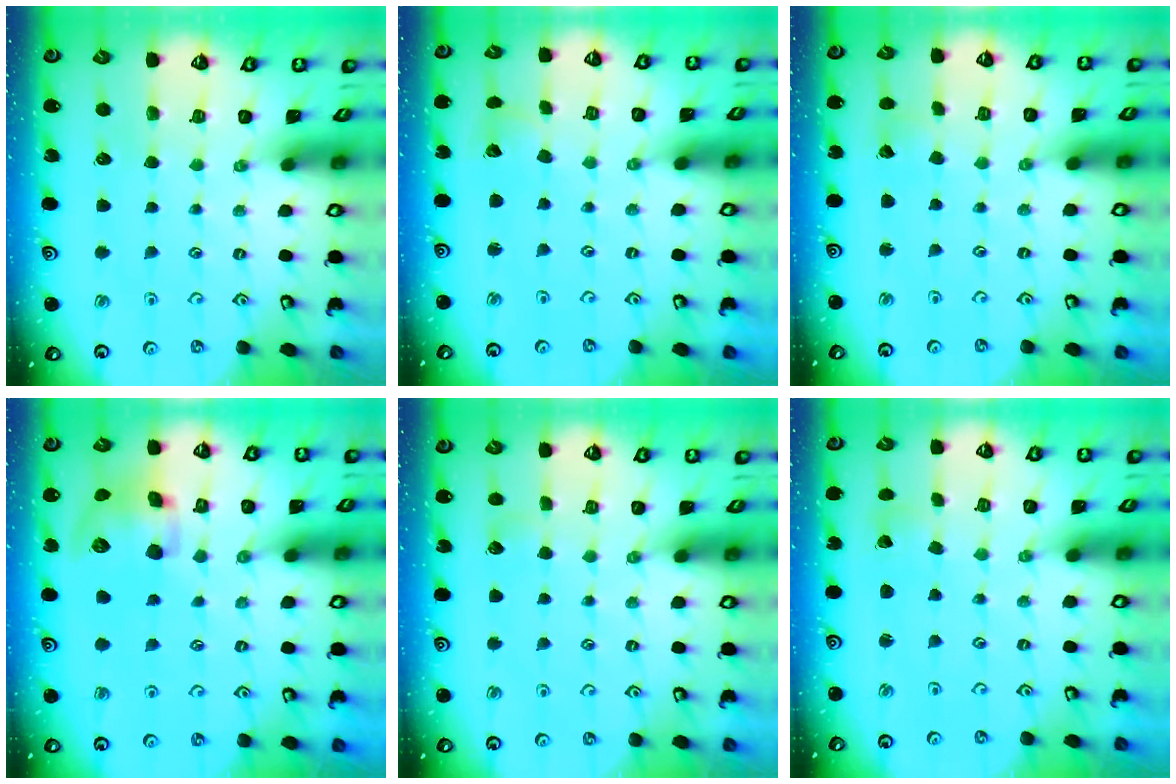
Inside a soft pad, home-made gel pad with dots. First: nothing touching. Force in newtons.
{"total": 2.3, "press": 2.3, "slide": 0.4}
{"total": 2.7, "press": 2.7, "slide": 0.2}
{"total": 12.5, "press": 12.4, "slide": 1.8}
{"total": 1.8, "press": 1.8, "slide": 0.2}
{"total": 1.5, "press": 1.5, "slide": 0.2}